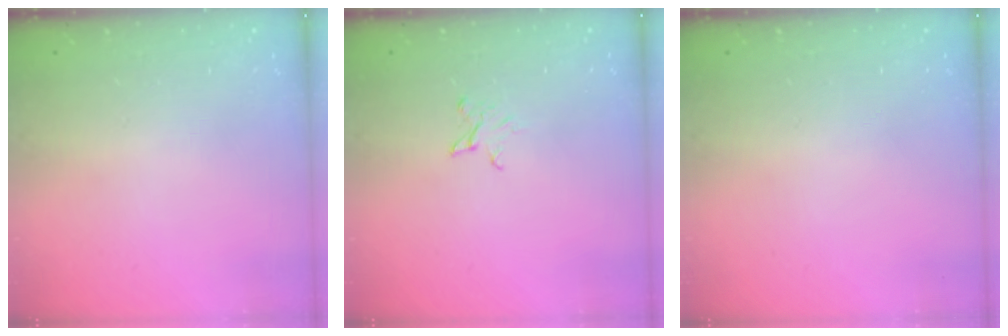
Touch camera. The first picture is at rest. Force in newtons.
{"total": 2.6, "press": 2.6, "slide": 0.3}
{"total": 0.0}